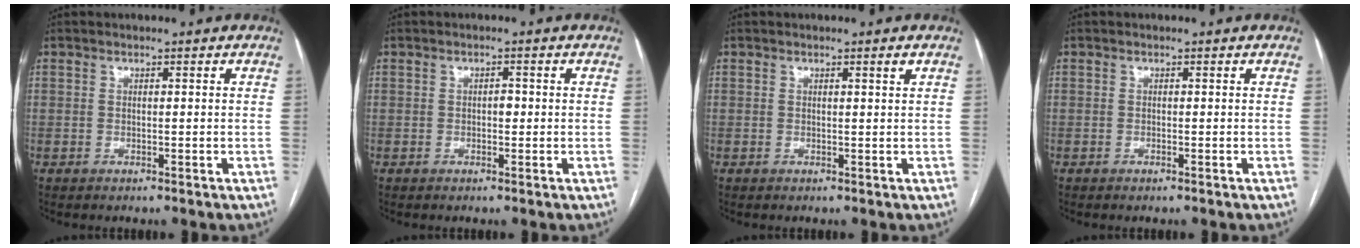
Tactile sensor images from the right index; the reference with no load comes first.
{"total": 1.1, "force": [-0.1, 0.7, 0.9], "torque": [-0.012, 0.003, -0.001]}
{"total": 0.8, "force": [0.5, -0.1, 0.7], "torque": [-0.012, -0.002, 0.010]}
{"total": 0.0}